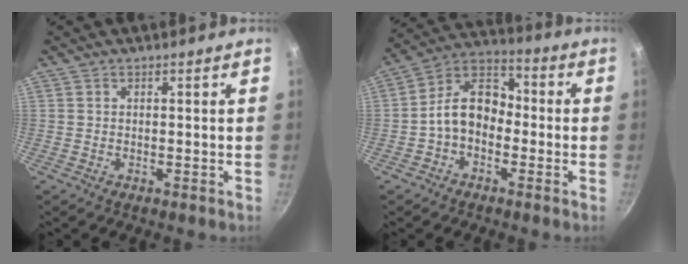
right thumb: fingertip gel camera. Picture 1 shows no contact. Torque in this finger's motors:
{"motor_torque": [1.13, 1.08, 1.11, -0.31, 0.08]}